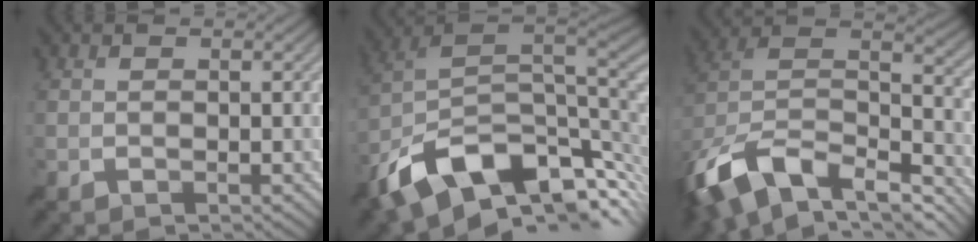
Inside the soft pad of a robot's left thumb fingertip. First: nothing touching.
{"total": 15.7, "force": [-5.7, 9.2, 11.4], "torque": [-0.228, -0.024, -0.093]}
{"total": 16.3, "force": [-10.1, 8.4, 9.7], "torque": [-0.246, -0.028, -0.152]}